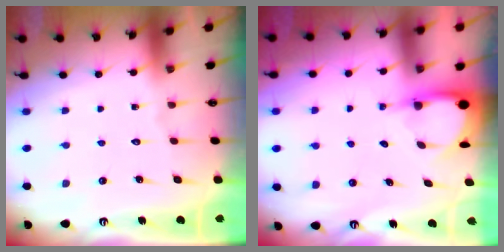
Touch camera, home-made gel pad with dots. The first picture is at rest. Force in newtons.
{"total": 3.5, "press": 3.5, "slide": 0.2}